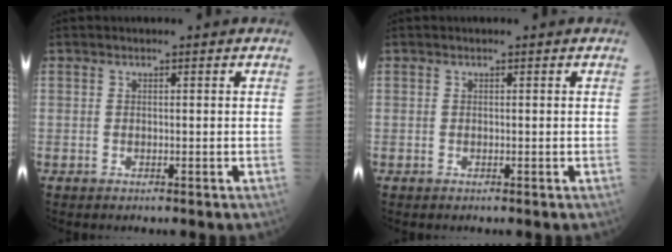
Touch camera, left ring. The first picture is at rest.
{"total": 0.0}